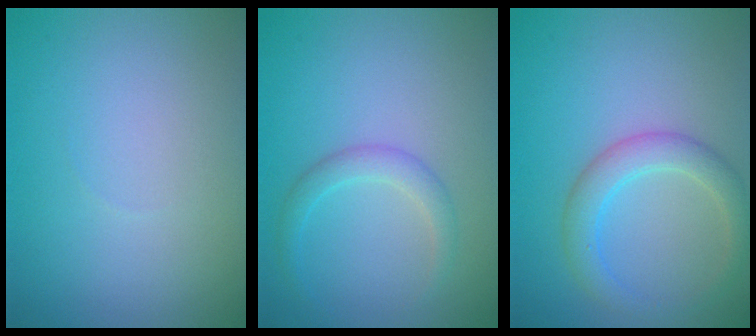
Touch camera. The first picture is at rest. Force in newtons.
{"total": 1.8, "press": 1.8, "slide": 0.0}
{"total": 3.2, "press": 3.1, "slide": 0.3}